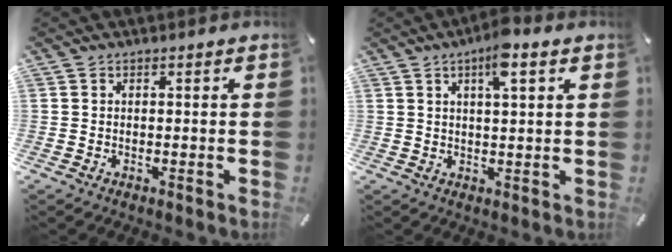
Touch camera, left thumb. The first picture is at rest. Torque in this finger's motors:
{"motor_torque": [1.30, 1.15, 0.83, -0.81, 0.22]}